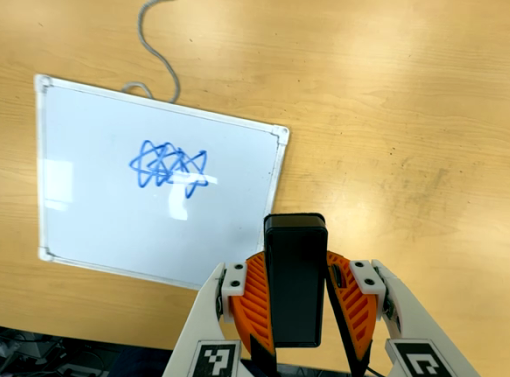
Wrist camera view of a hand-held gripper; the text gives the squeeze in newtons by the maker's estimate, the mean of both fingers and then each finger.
{"total": 6.8, "left": 5.8, "right": 7.8}